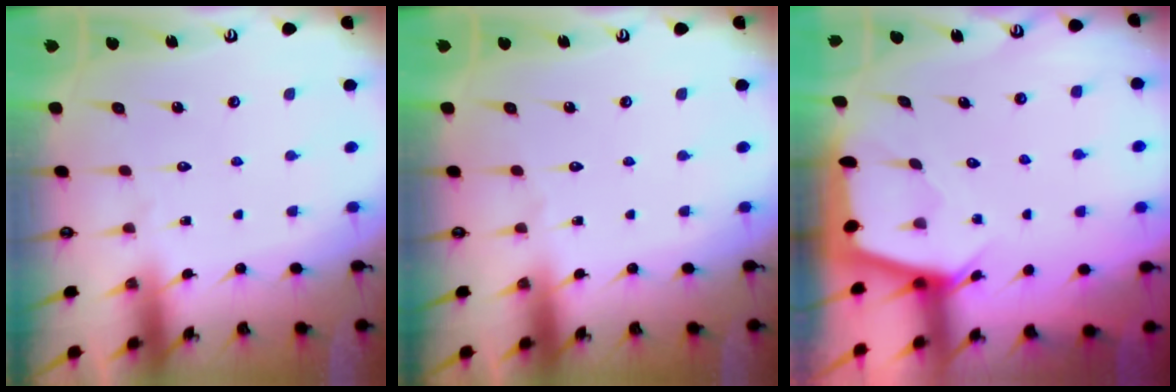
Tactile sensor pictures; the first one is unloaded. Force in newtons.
{"total": 0.0}
{"total": 3.7, "press": 3.7, "slide": 0.1}